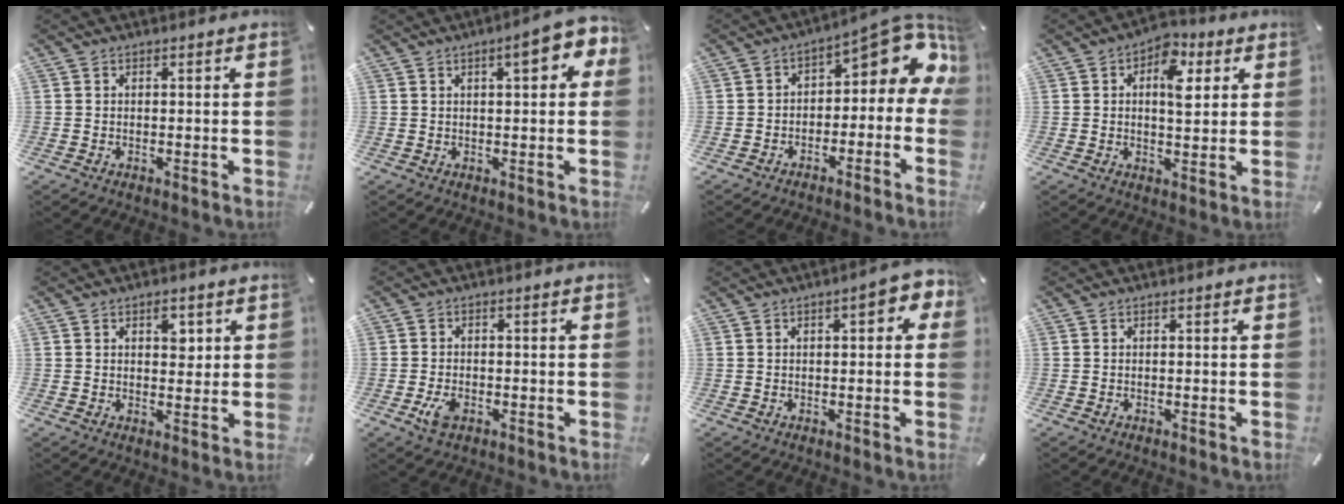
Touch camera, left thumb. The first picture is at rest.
{"total": 8.8, "force": [3.5, 3.0, 7.5], "torque": [-0.096, -0.011, 0.050]}
{"total": 9.2, "force": [2.7, 5.2, 7.1], "torque": [-0.086, -0.028, 0.043]}
{"total": 9.0, "force": [2.7, 5.3, 6.7], "torque": [-0.073, -0.011, 0.036]}
{"total": 4.0, "force": [1.8, 2.6, 2.5], "torque": [-0.014, -0.010, 0.022]}
{"total": 3.9, "force": [-1.7, 2.3, 2.6], "torque": [-0.062, 0.002, -0.032]}
{"total": 6.4, "force": [2.0, 2.8, 5.5], "torque": [-0.064, -0.005, 0.026]}
{"total": 0.0}